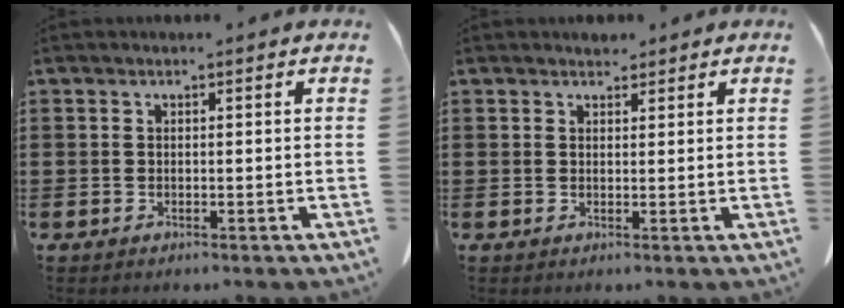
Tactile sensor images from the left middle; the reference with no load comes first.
{"total": 1.6, "force": [1.5, 0.6, 0.2], "torque": [0.000, -0.002, 0.027]}